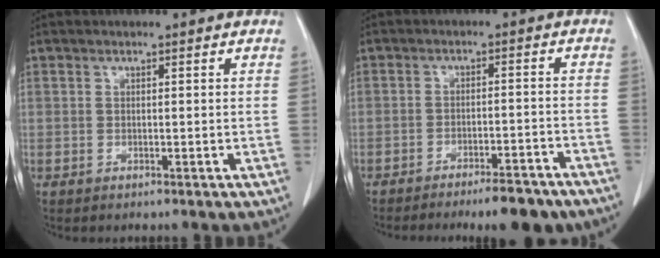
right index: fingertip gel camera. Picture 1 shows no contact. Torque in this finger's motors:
{"motor_torque": [0.33, -0.35, 0.27, 0.01]}